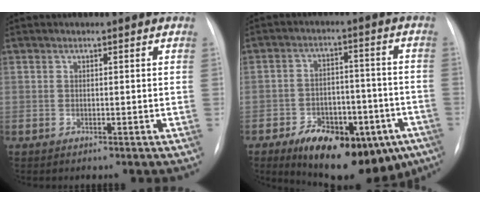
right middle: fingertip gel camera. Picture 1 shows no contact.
{"total": 18.9, "force": [-11.0, 9.1, 12.4], "torque": [-0.137, 0.020, -0.149]}